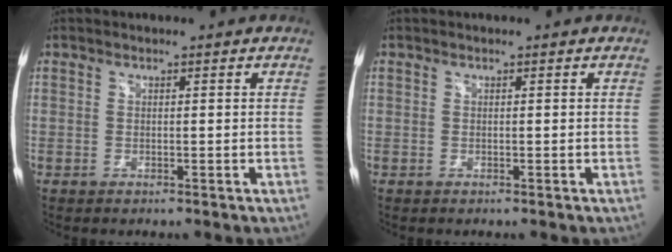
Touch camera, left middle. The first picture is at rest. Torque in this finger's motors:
{"motor_torque": [0.10, -0.16, 0.09, 0.02]}